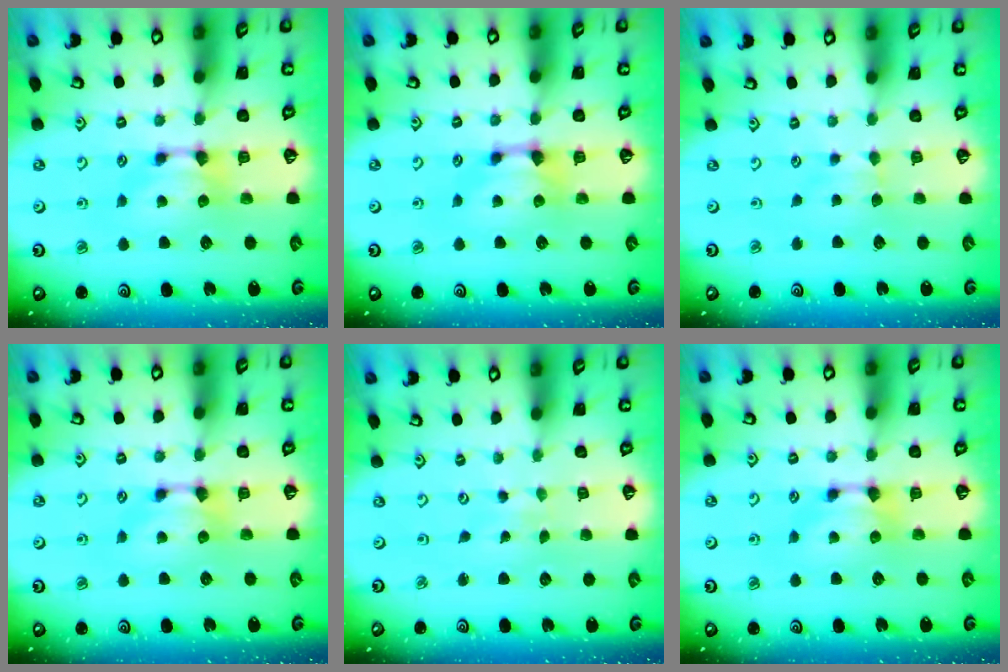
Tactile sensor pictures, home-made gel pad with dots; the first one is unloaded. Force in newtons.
{"total": 0.9, "press": 0.6, "slide": 0.6}
{"total": 1.5, "press": 1.5, "slide": 0.3}
{"total": 0.0}
{"total": 5.1, "press": 5.0, "slide": 0.3}
{"total": 0.0}